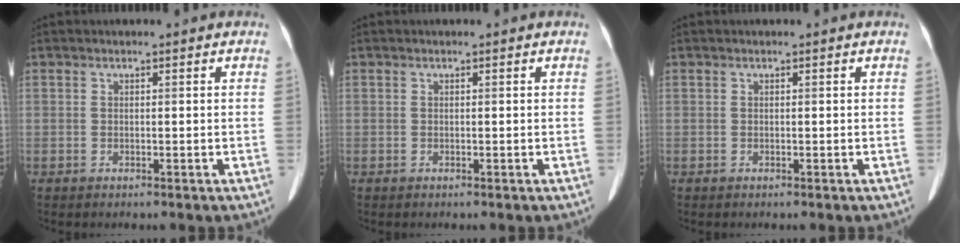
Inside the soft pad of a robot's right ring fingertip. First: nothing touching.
{"total": 0.0}
{"total": 0.0}